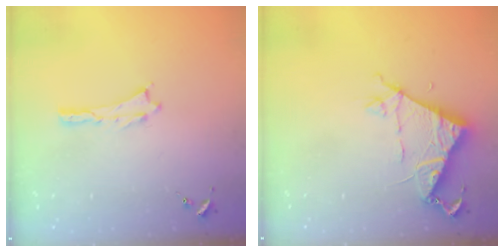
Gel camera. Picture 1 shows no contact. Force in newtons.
{"total": 8.3, "press": 8.3, "slide": 0.6}